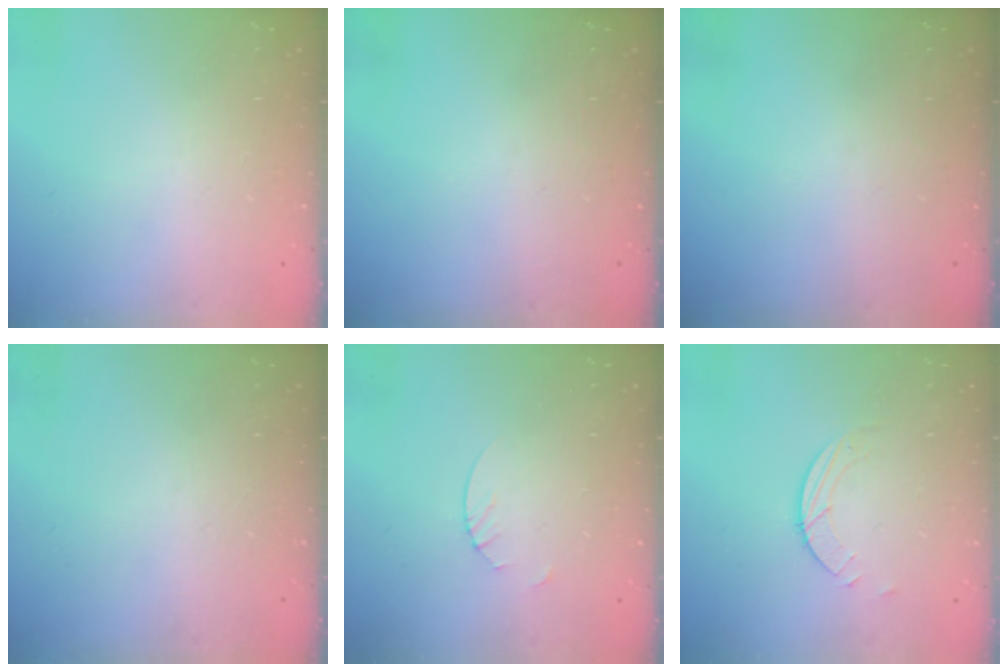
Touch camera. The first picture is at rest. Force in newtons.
{"total": 0.0}
{"total": 0.0}
{"total": 0.0}
{"total": 1.9, "press": 1.9, "slide": 0.2}
{"total": 1.5, "press": 1.5, "slide": 0.1}